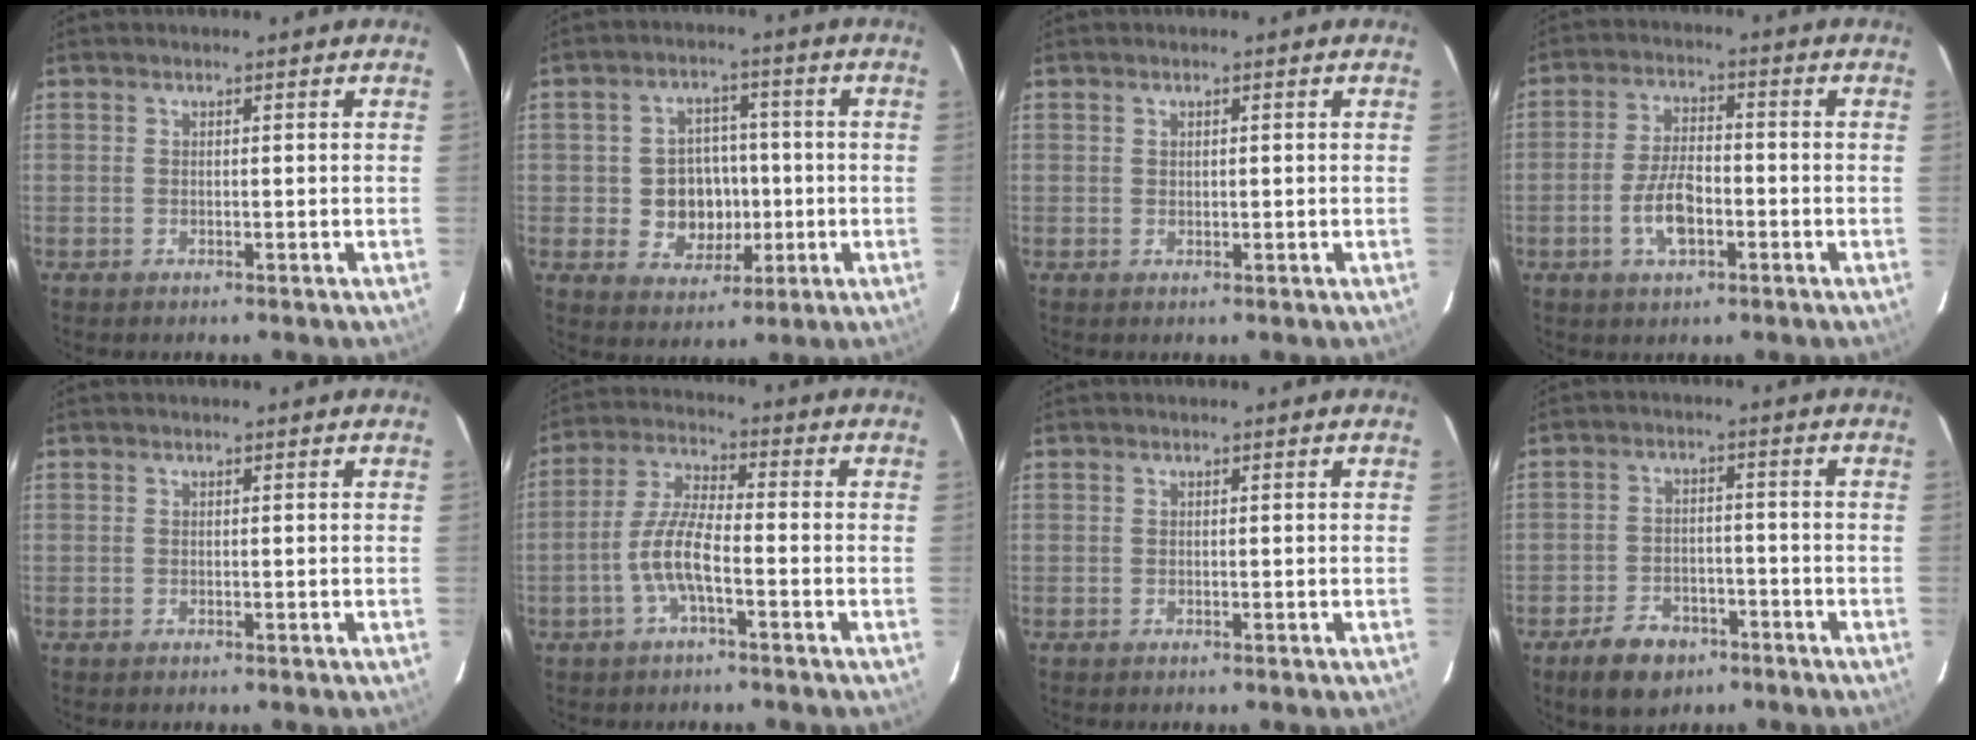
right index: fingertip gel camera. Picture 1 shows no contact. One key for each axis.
{"total": 8.8, "fx": -1.2, "fy": 7.8, "fz": 3.8, "tx": -0.086, "ty": 0.015, "tz": -0.005}
{"total": 0.6, "fx": 0.2, "fy": 0.4, "fz": 0.4, "tx": -0.006, "ty": 0.003, "tz": 0.006}
{"total": 7.5, "fx": -2.8, "fy": 3.4, "fz": 6.1, "tx": -0.125, "ty": 0.003, "tz": -0.049}
{"total": 0.0}
{"total": 7.4, "fx": -3.0, "fy": 1.7, "fz": 6.6, "tx": -0.141, "ty": 0.006, "tz": -0.059}
{"total": 0.0}
{"total": 9.0, "fx": -5.9, "fy": 5.4, "fz": 4.1, "tx": -0.104, "ty": 0.011, "tz": -0.085}